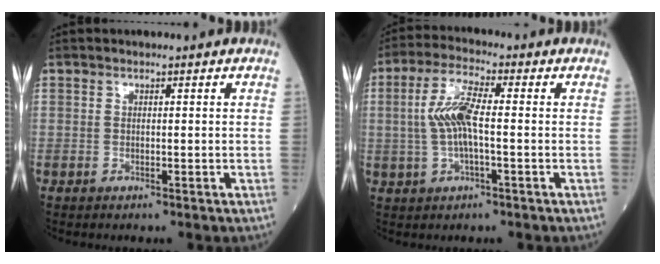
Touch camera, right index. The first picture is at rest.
{"total": 7.0, "force": [-0.2, 1.7, 6.8], "torque": [-0.151, 0.011, -0.005]}